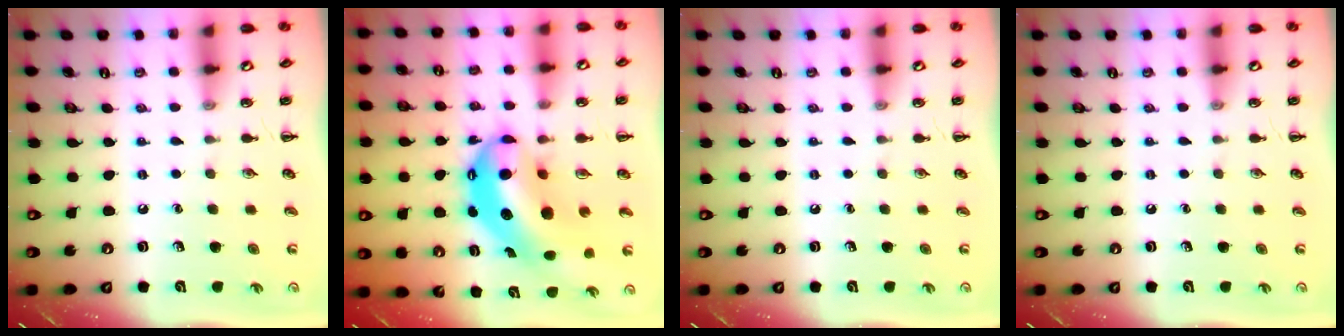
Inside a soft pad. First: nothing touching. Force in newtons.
{"total": 13.8, "press": 13.3, "slide": 3.4}
{"total": 0.0}
{"total": 0.0}